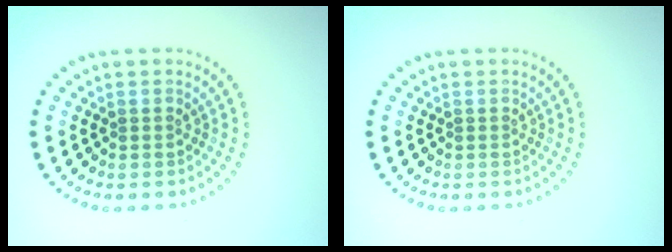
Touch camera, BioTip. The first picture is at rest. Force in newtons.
{"total": 0.0}